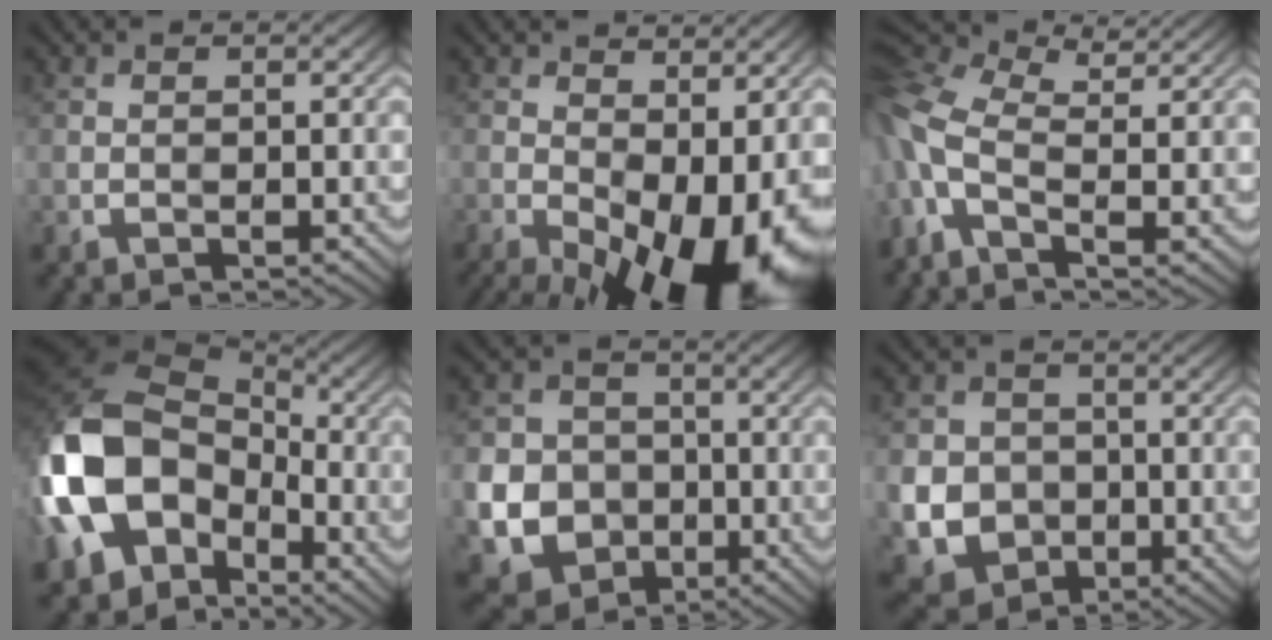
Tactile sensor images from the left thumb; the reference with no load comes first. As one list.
[{"total": 17.1, "force": [-4.7, 8.6, 14.0], "torque": [-0.210, -0.019, -0.042]}, {"total": 11.3, "force": [0.6, 5.5, 9.8], "torque": [-0.269, 0.001, 0.006]}, {"total": 15.8, "force": [-3.5, 12.2, 9.4], "torque": [-0.242, -0.017, -0.070]}, {"total": 10.5, "force": [-2.0, 9.7, 3.5], "torque": [-0.108, -0.027, -0.057]}, {"total": 8.1, "force": [-1.0, 7.6, 2.7], "torque": [-0.082, -0.021, -0.032]}]